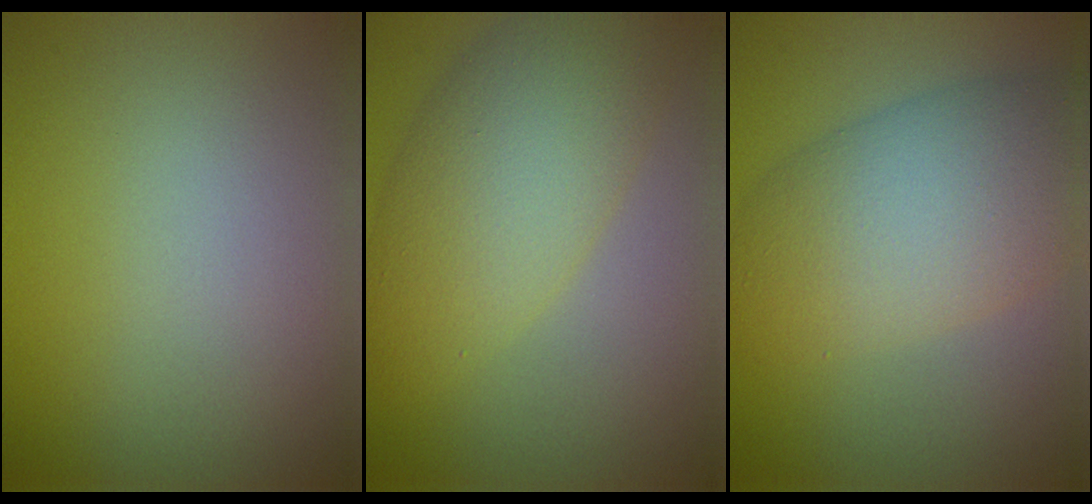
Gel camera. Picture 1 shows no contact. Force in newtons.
{"total": 7.0, "press": 7.0, "slide": 0.2}
{"total": 8.2, "press": 8.2, "slide": 0.3}